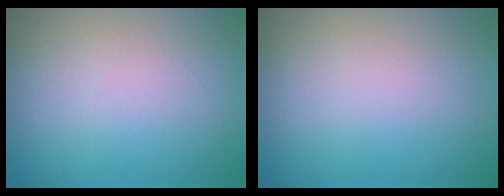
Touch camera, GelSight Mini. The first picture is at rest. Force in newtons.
{"total": 0.0}